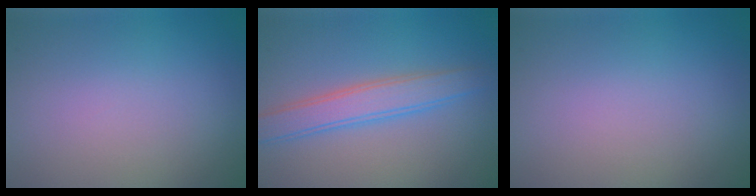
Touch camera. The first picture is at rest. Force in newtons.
{"total": 3.7, "press": 3.7, "slide": 0.1}
{"total": 0.0}